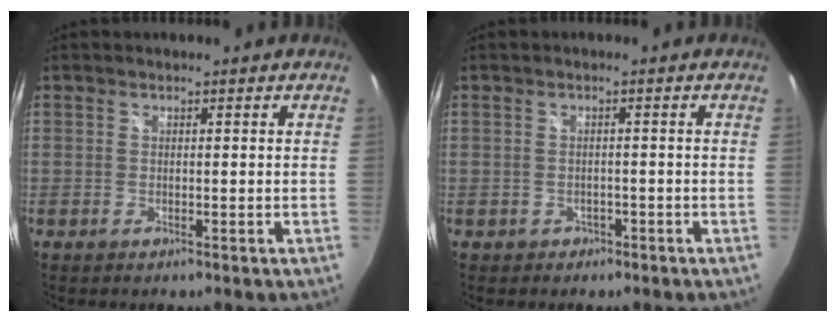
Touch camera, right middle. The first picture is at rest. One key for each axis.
{"total": 2.0, "fx": -0.9, "fy": 1.8, "fz": 0.4, "tx": -0.014, "ty": 0.001, "tz": -0.008}